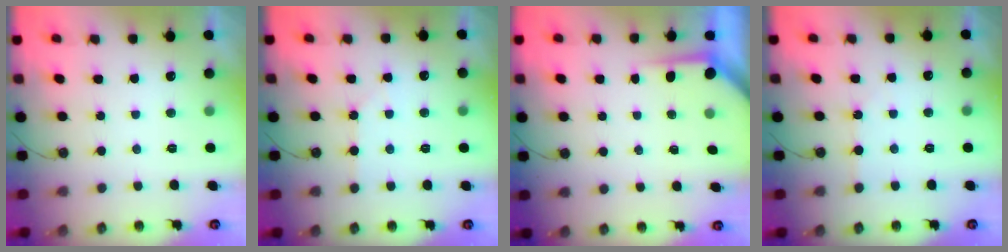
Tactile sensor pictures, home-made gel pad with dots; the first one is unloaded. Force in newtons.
{"total": 4.4, "press": 4.4, "slide": 0.6}
{"total": 3.5, "press": 3.5, "slide": 0.3}
{"total": 1.9, "press": 1.8, "slide": 0.4}